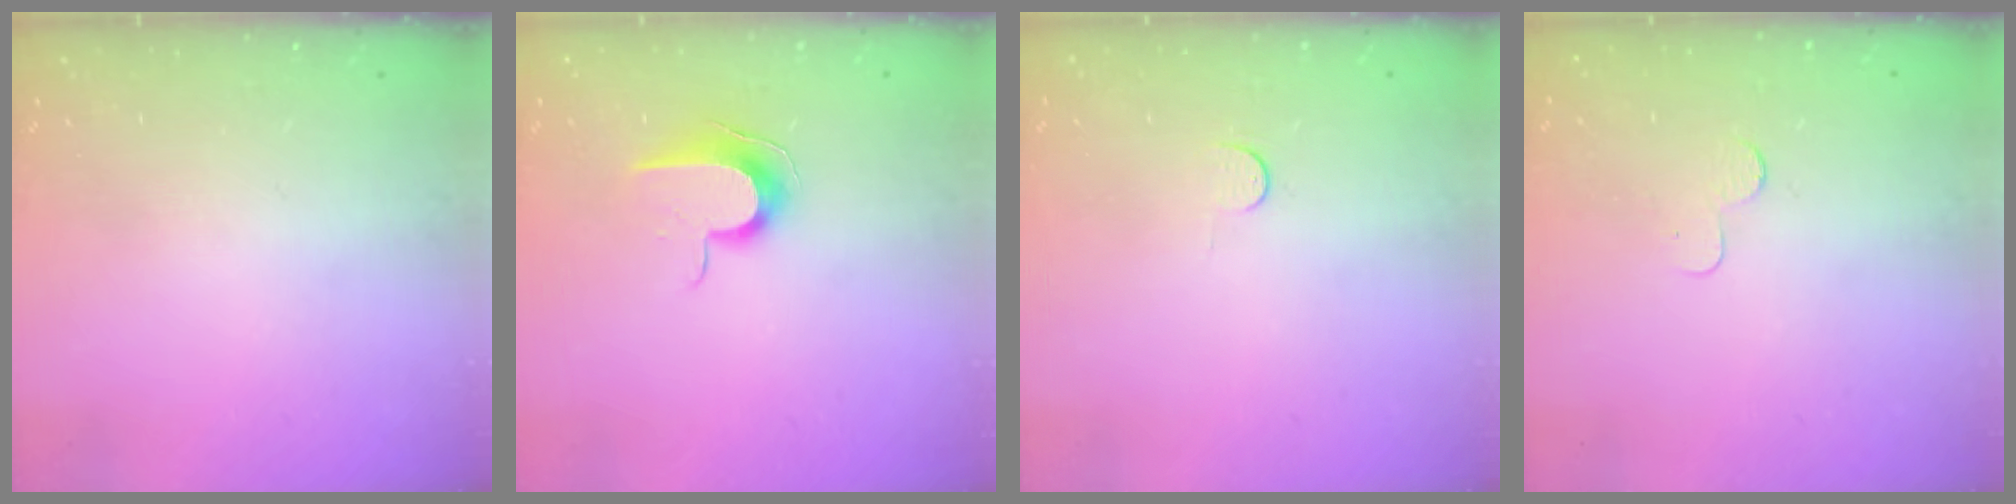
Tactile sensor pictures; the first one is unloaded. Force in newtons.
{"total": 8.9, "press": 8.9, "slide": 0.8}
{"total": 2.8, "press": 2.8, "slide": 0.4}
{"total": 2.3, "press": 2.3, "slide": 0.2}